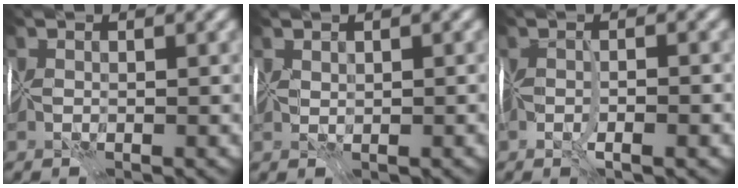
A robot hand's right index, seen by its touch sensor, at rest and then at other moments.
{"total": 0.8, "force": [0.7, -0.4, -0.3], "torque": [0.006, -0.001, 0.012]}
{"total": 1.5, "force": [-1.1, -0.7, 0.9], "torque": [-0.012, -0.007, -0.020]}